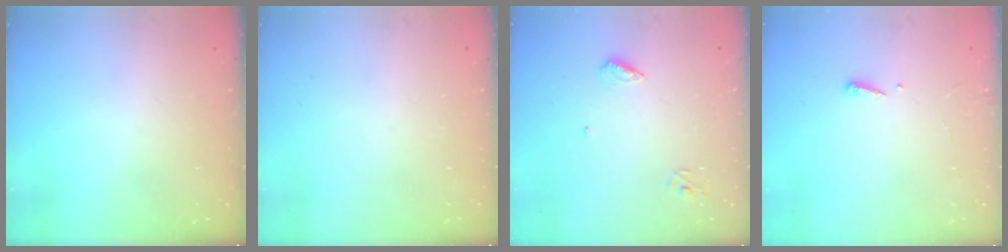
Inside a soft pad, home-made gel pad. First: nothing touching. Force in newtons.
{"total": 0.0}
{"total": 5.3, "press": 5.3, "slide": 0.6}
{"total": 2.4, "press": 2.4, "slide": 0.2}